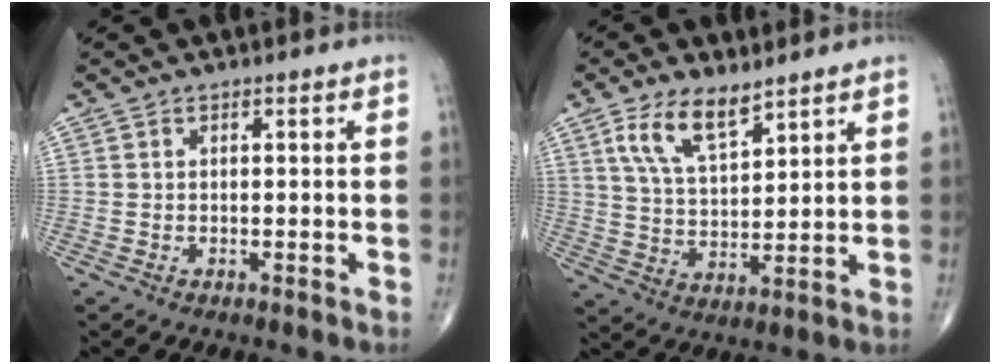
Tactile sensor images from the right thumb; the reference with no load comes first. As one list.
[{"total": 9.4, "force": [5.8, 3.8, 6.4], "torque": [-0.110, -0.028, 0.118]}]